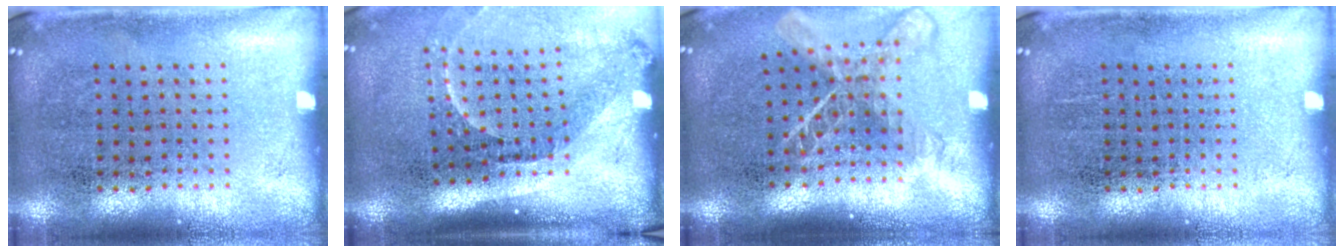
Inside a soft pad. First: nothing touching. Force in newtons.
{"total": 2.2, "press": 1.5, "slide": 1.6}
{"total": 2.0, "press": 1.4, "slide": 1.3}
{"total": 0.0}